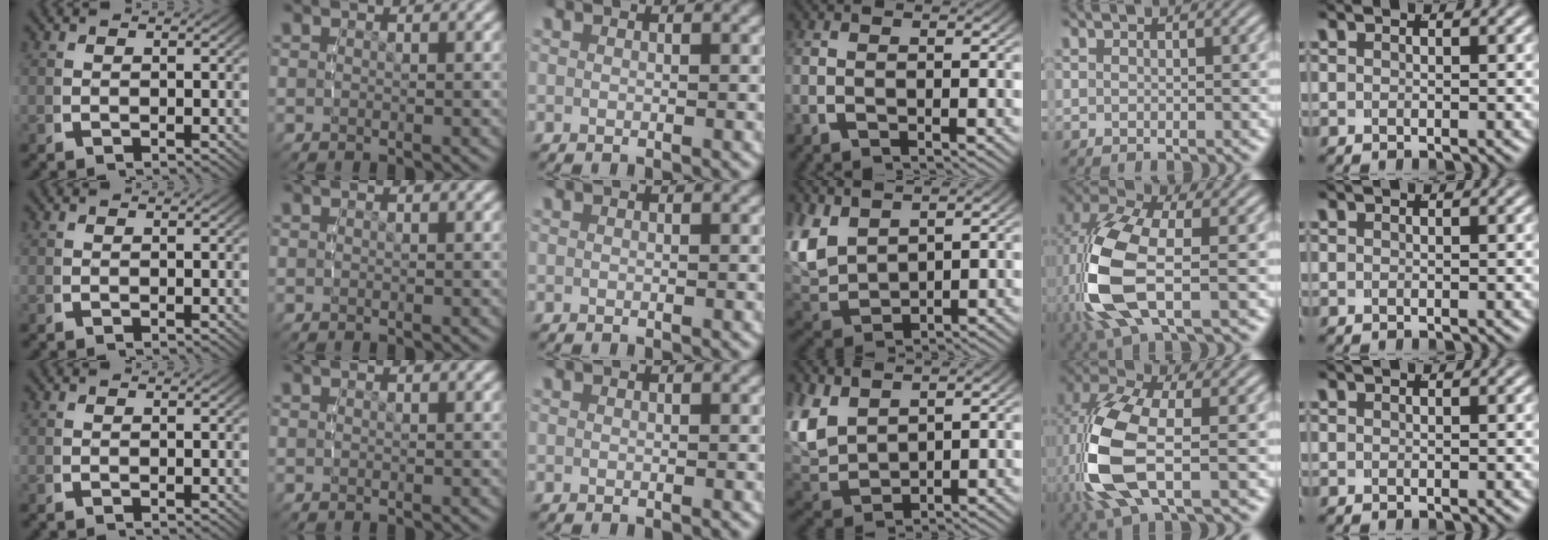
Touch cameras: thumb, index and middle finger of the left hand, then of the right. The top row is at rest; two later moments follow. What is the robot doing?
{"motion": "lift_and_place", "object": "pen"}